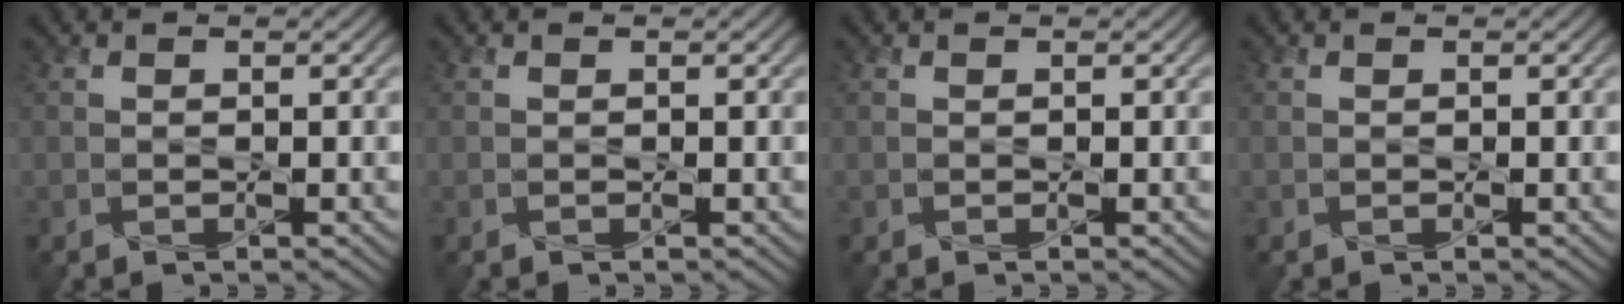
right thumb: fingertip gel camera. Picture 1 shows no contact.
{"total": 0.0}
{"total": 0.0}
{"total": 0.0}